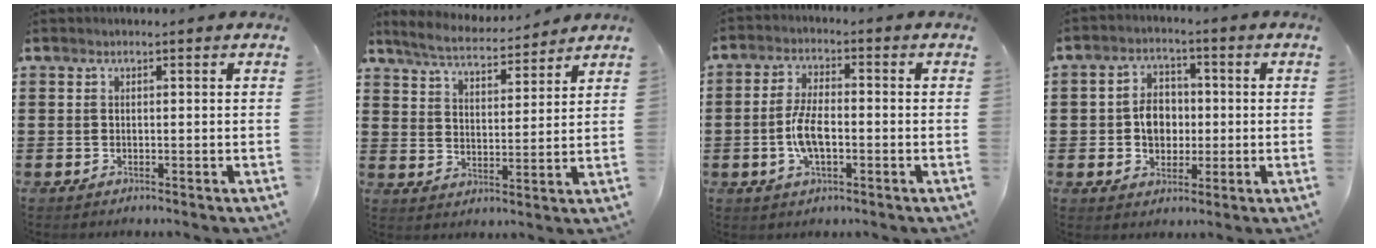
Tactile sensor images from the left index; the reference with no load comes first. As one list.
[{"total": 5.2, "force": [5.0, 0.5, 1.5], "torque": [-0.053, -0.027, 0.085]}, {"total": 6.5, "force": [-1.5, 2.6, 5.7], "torque": [-0.127, 0.000, -0.033]}, {"total": 5.8, "force": [-0.3, 4.5, 3.7], "torque": [-0.082, 0.009, -0.012]}]